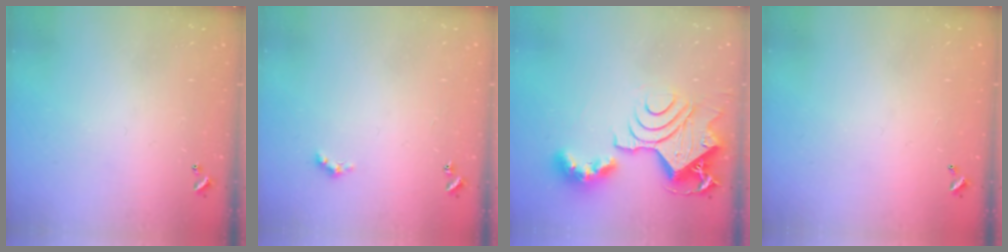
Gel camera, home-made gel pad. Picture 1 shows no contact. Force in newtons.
{"total": 2.4, "press": 2.3, "slide": 0.6}
{"total": 16.1, "press": 16.0, "slide": 1.7}
{"total": 3.0, "press": 3.0, "slide": 0.1}